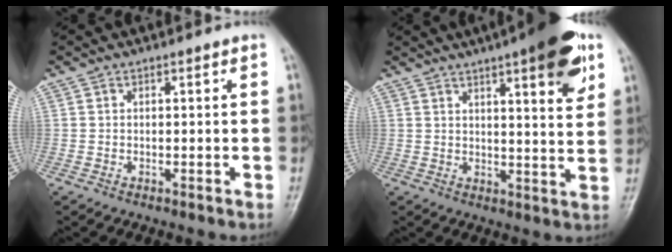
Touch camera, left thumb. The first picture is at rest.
{"total": 13.9, "force": [7.3, 3.2, 11.3], "torque": [-0.133, -0.025, 0.094]}